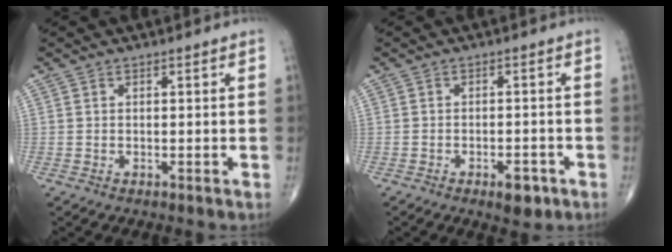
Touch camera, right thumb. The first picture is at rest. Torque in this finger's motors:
{"motor_torque": [1.47, 0.52, 0.01, -0.47, 0.08]}